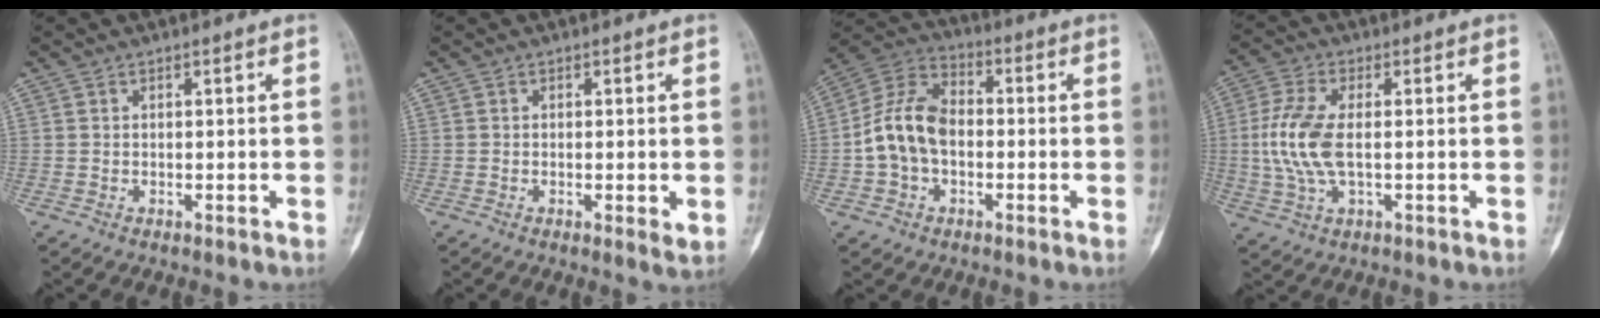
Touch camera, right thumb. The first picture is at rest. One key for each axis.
{"total": 2.3, "fx": -0.3, "fy": 0.8, "fz": 2.2, "tx": -0.027, "ty": -0.007, "tz": -0.007}
{"total": 12.5, "fx": -1.4, "fy": 8.9, "fz": 8.7, "tx": -0.152, "ty": 0.038, "tz": -0.038}
{"total": 10.4, "fx": -0.2, "fy": 5.3, "fz": 8.9, "tx": -0.205, "ty": 0.003, "tz": -0.006}